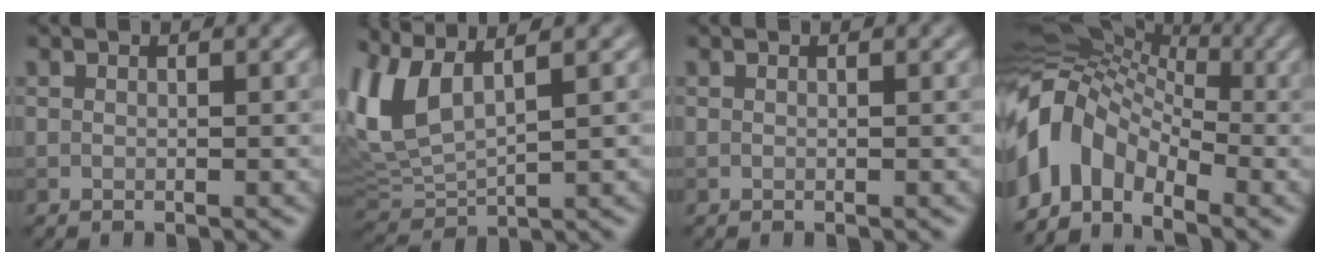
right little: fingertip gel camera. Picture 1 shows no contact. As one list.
[{"total": 6.6, "force": [2.8, 3.1, 5.2], "torque": [-0.136, 0.007, 0.057]}, {"total": 0.0}, {"total": 9.4, "force": [-3.2, 6.6, 5.9], "torque": [-0.108, 0.006, -0.073]}]